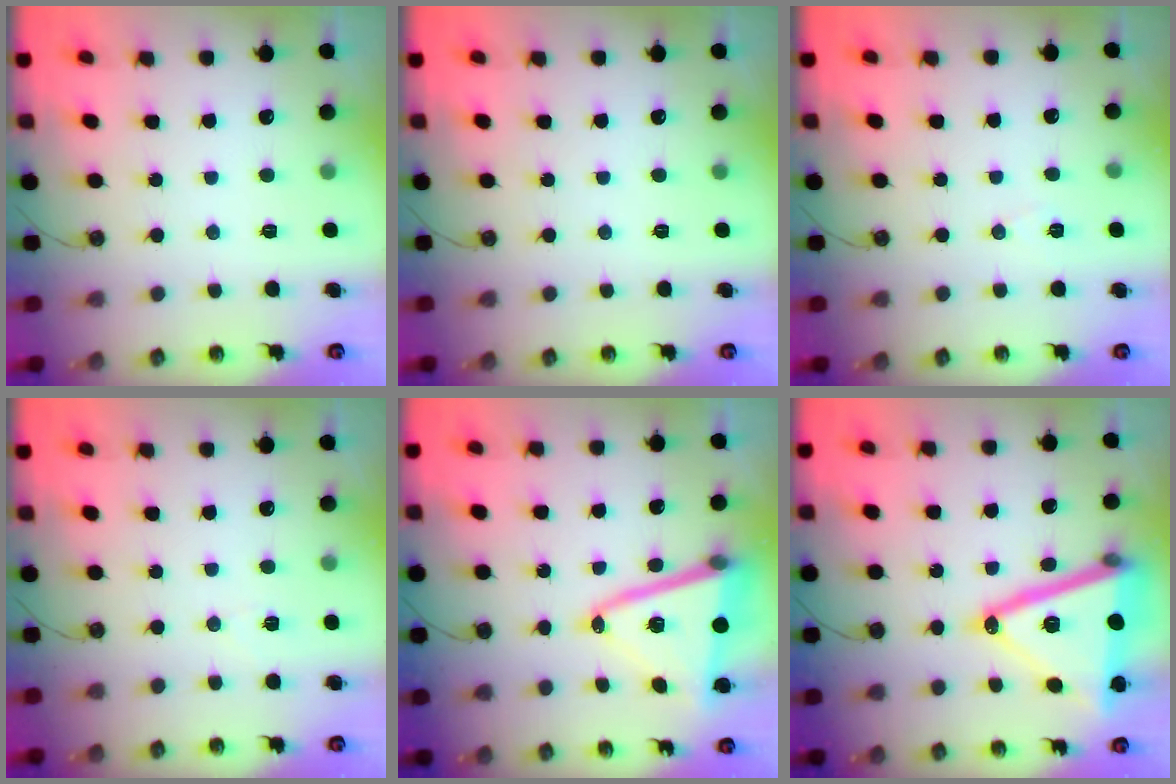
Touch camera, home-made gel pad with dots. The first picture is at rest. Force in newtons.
{"total": 0.0}
{"total": 5.6, "press": 3.5, "slide": 4.3}
{"total": 4.2, "press": 4.1, "slide": 0.6}
{"total": 16.9, "press": 16.7, "slide": 2.4}
{"total": 23.6, "press": 23.3, "slide": 3.6}